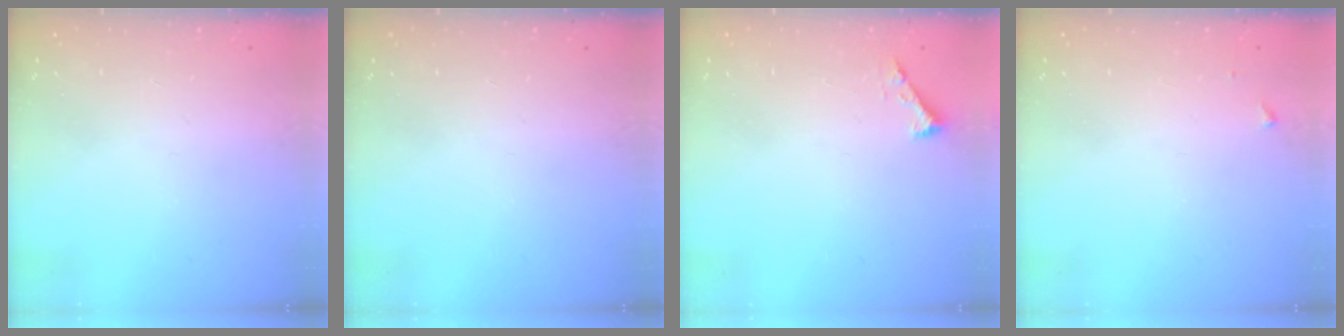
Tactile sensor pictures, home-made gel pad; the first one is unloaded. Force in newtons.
{"total": 0.0}
{"total": 2.3, "press": 2.3, "slide": 0.3}
{"total": 3.3, "press": 3.3, "slide": 0.4}